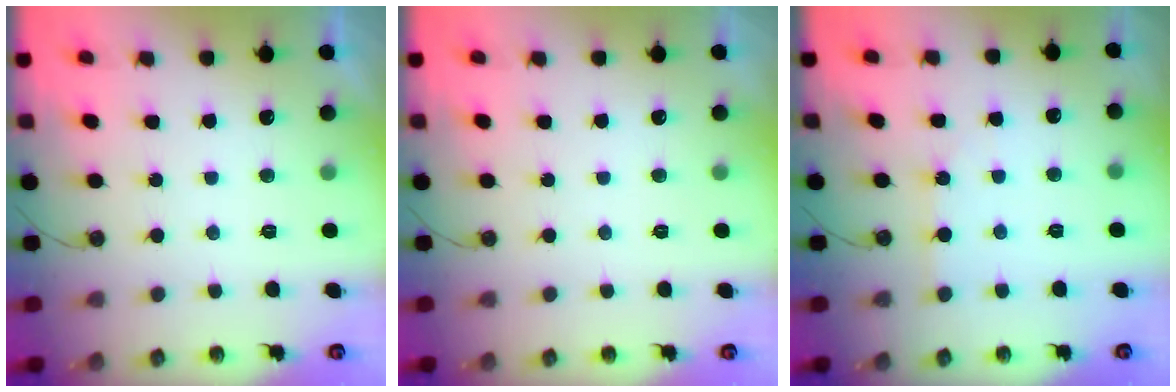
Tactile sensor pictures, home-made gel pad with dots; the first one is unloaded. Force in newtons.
{"total": 0.0}
{"total": 2.6, "press": 2.6, "slide": 0.3}